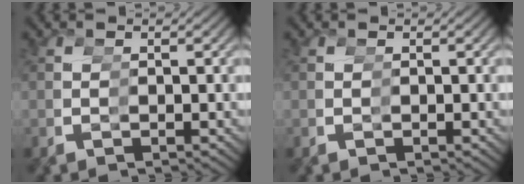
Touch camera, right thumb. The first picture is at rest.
{"total": 0.0}